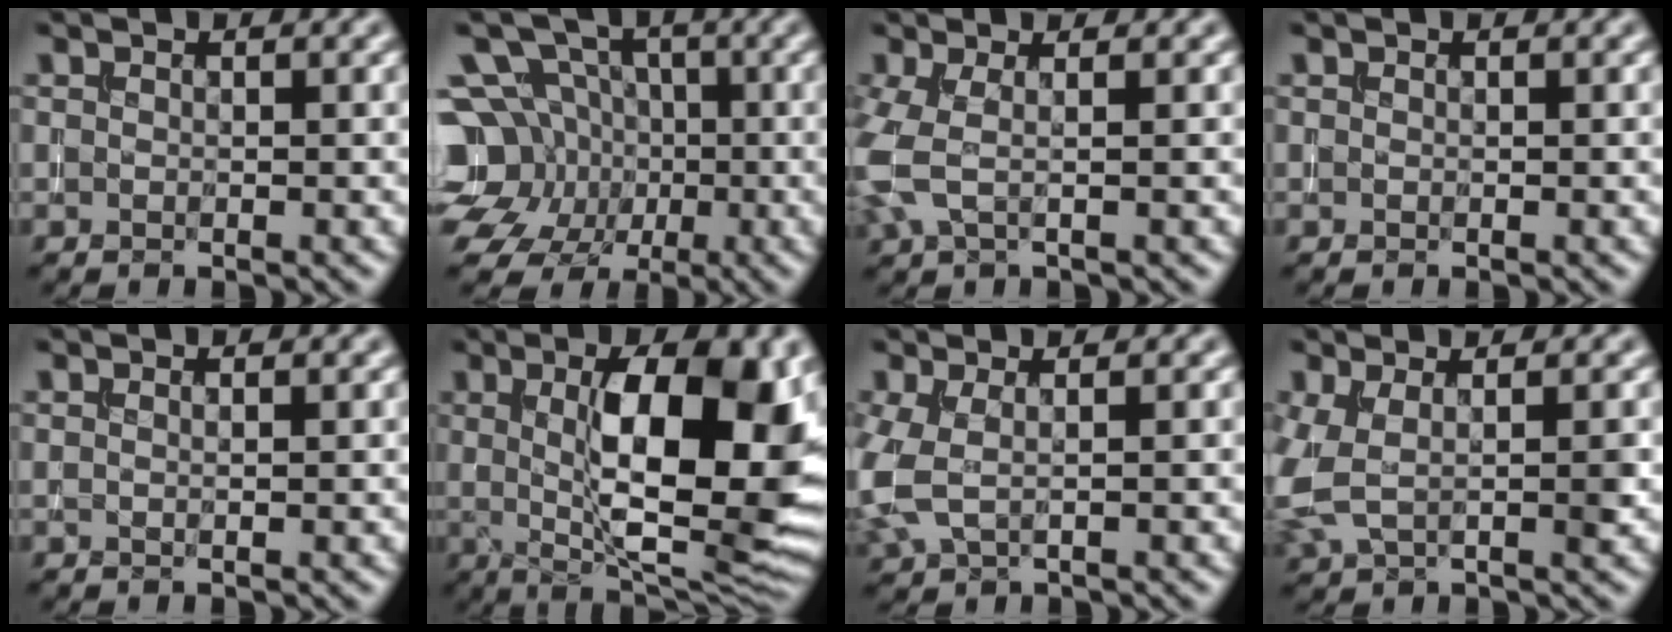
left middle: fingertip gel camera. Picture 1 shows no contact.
{"total": 11.9, "force": [-2.0, 11.0, 4.0], "torque": [-0.103, 0.016, -0.062]}
{"total": 2.5, "force": [0.0, 0.8, 2.4], "torque": [-0.065, 0.002, -0.005]}
{"total": 0.0}
{"total": 1.2, "force": [0.6, 0.6, 0.9], "torque": [0.000, 0.000, -0.002]}
{"total": 13.6, "force": [1.9, 4.7, 12.6], "torque": [-0.172, 0.000, 0.031]}
{"total": 2.7, "force": [0.1, 1.3, 2.4], "torque": [-0.071, 0.002, 0.000]}
{"total": 3.6, "force": [0.4, 1.6, 3.2], "torque": [-0.081, 0.000, 0.006]}